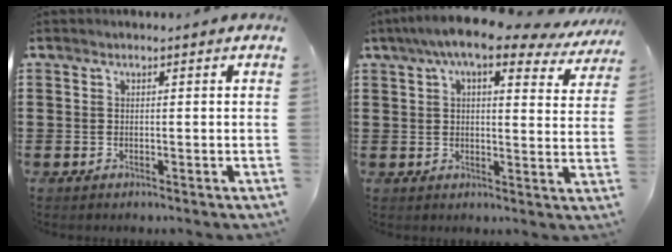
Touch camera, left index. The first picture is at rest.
{"total": 8.7, "force": [6.6, 1.8, 5.4], "torque": [-0.108, -0.017, 0.114]}